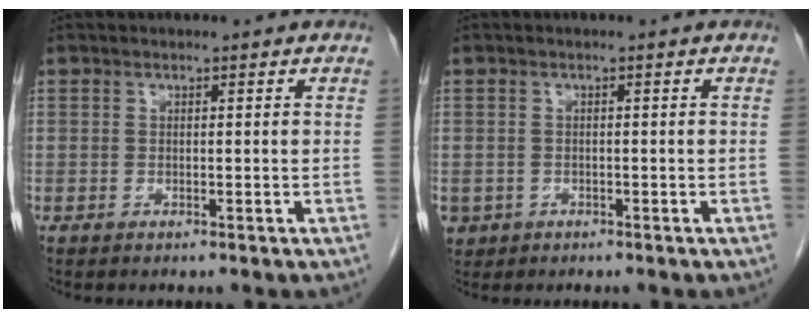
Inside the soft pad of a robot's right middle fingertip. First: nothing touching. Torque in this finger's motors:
{"motor_torque": [1.21, -0.93, 0.60, 0.07]}